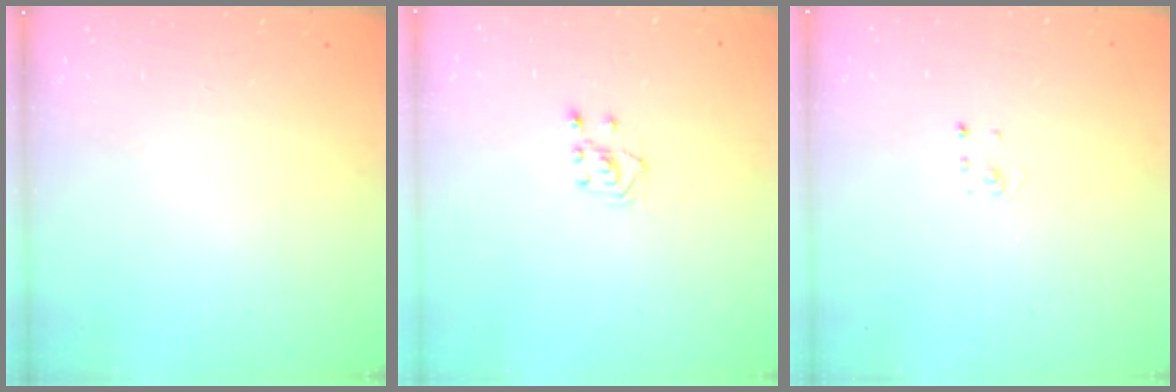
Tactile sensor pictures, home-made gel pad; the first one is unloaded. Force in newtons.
{"total": 3.0, "press": 2.9, "slide": 0.7}
{"total": 2.1, "press": 2.1, "slide": 0.1}